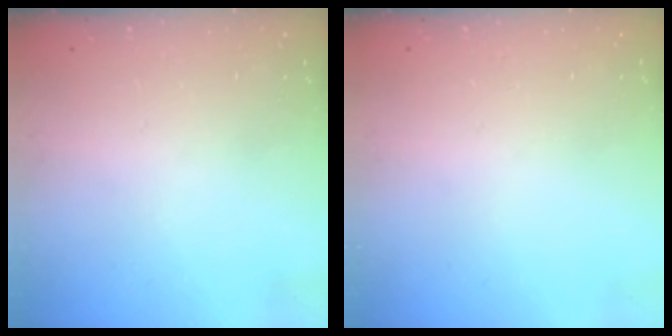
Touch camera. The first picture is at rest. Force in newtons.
{"total": 0.0}